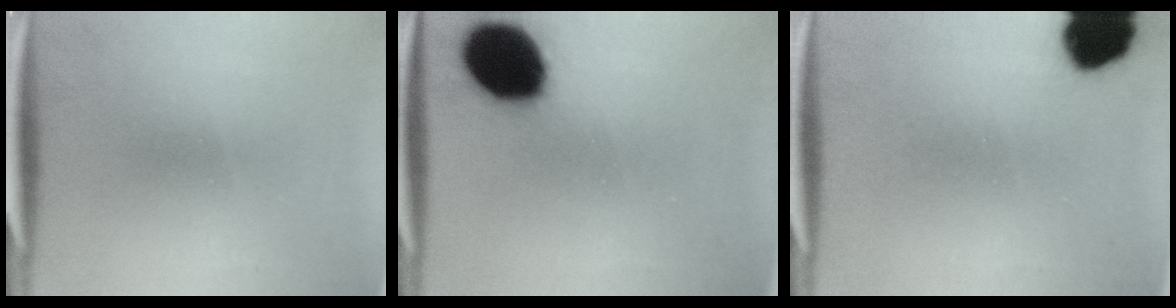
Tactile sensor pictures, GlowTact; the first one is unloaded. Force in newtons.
{"total": 18.1}
{"total": 11.4}